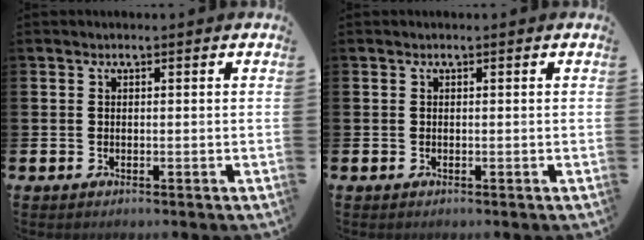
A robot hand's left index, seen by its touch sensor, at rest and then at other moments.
{"total": 0.0}